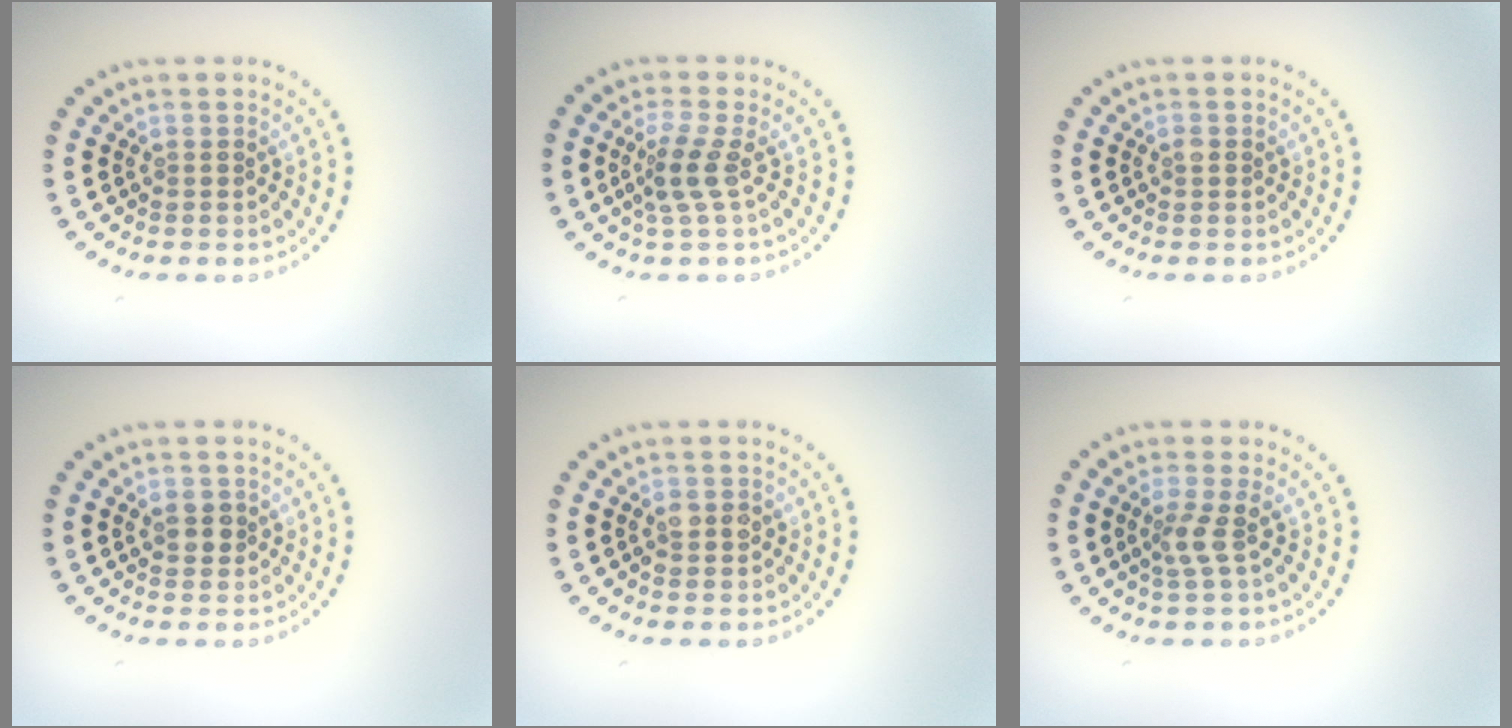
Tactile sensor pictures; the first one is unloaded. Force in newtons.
{"total": 2.3, "press": 1.7, "slide": 1.4}
{"total": 0.7, "press": 0.6, "slide": 0.1}
{"total": 1.6, "press": 1.6, "slide": 0.3}
{"total": 1.6, "press": 1.6, "slide": 0.3}
{"total": 1.9, "press": 1.4, "slide": 1.3}